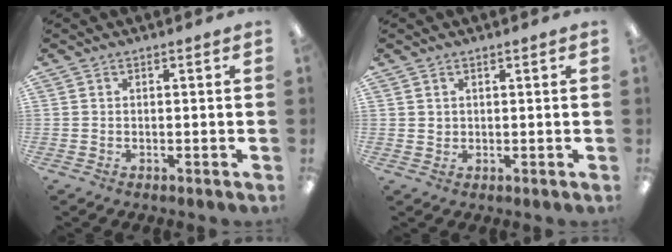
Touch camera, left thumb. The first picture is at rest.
{"total": 1.2, "force": [0.8, 0.9, 0.2], "torque": [-0.004, 0.001, 0.016]}